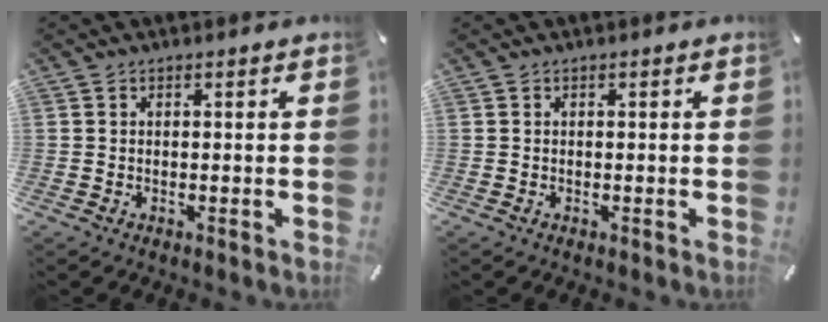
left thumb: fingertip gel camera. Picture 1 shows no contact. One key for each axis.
{"total": 0.0}